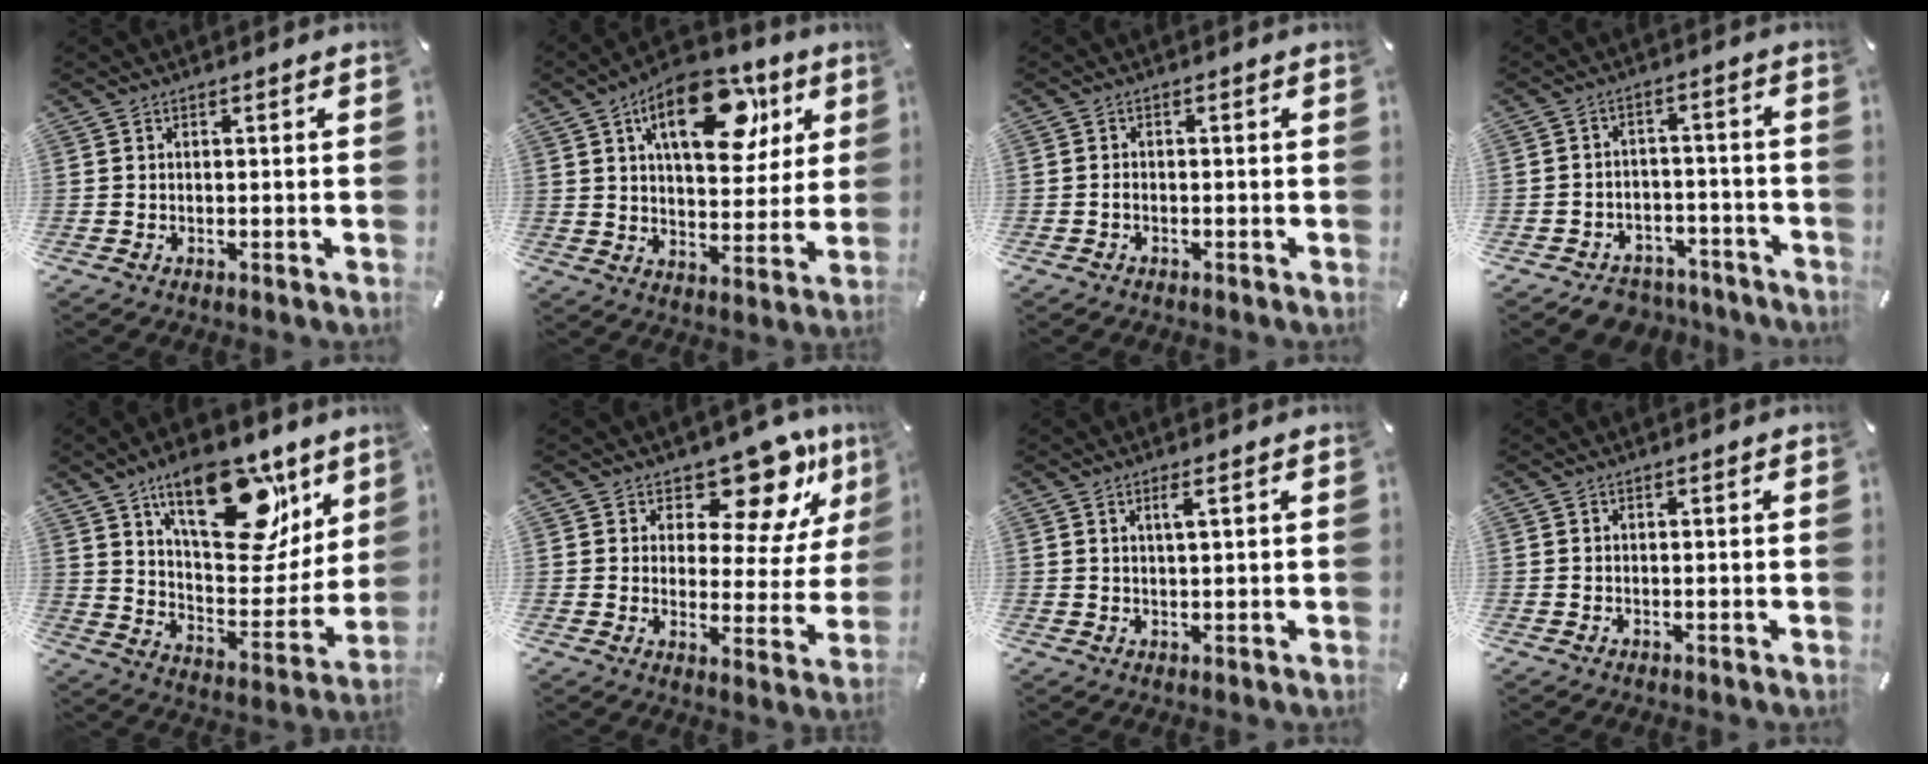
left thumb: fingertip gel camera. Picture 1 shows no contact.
{"total": 19.3, "force": [9.0, 10.7, 13.3], "torque": [-0.187, -0.029, 0.147]}
{"total": 1.2, "force": [-0.6, 0.8, 0.7], "torque": [-0.014, 0.003, -0.013]}
{"total": 6.0, "force": [-4.6, 3.7, 1.1], "torque": [-0.006, 0.035, -0.082]}
{"total": 24.8, "force": [14.9, 12.0, 15.7], "torque": [-0.216, -0.090, 0.253]}
{"total": 14.2, "force": [10.7, 6.4, 7.0], "torque": [-0.097, -0.085, 0.183]}
{"total": 2.3, "force": [1.1, 0.2, 2.0], "torque": [-0.042, 0.000, 0.017]}
{"total": 0.0}